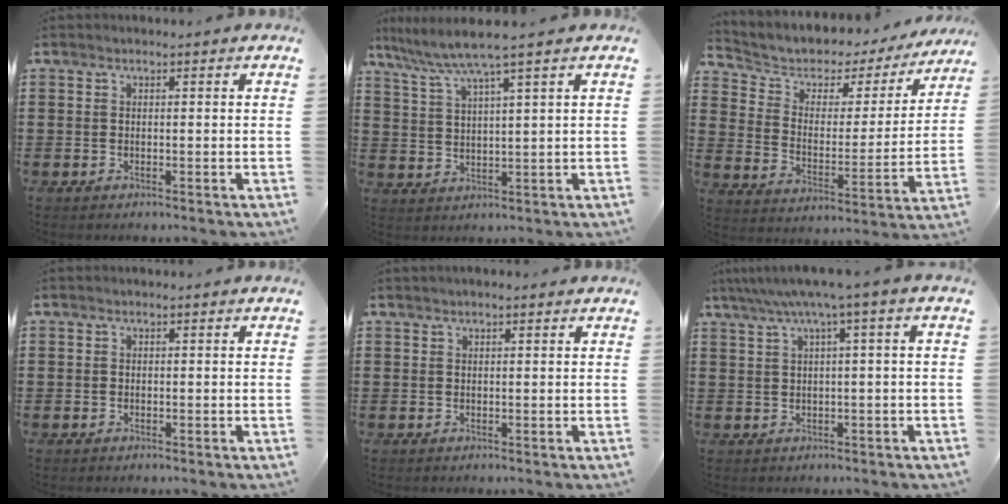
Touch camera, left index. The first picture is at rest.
{"total": 4.8, "force": [3.5, -0.7, 3.2], "torque": [-0.076, -0.018, 0.055]}
{"total": 3.9, "force": [2.5, 2.8, 1.1], "torque": [-0.046, -0.021, 0.034]}
{"total": 0.0}
{"total": 0.8, "force": [0.6, 0.1, 0.5], "torque": [-0.010, 0.002, 0.010]}
{"total": 4.2, "force": [1.2, -0.6, 4.0], "torque": [-0.078, -0.007, 0.014]}